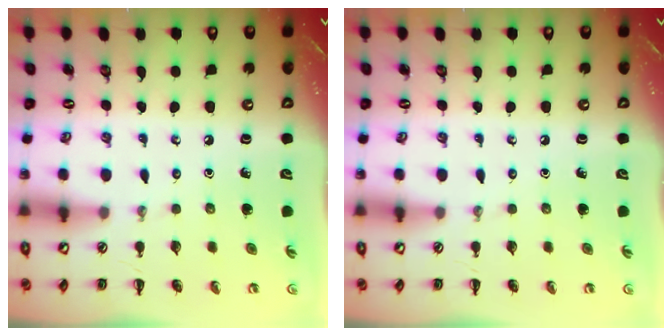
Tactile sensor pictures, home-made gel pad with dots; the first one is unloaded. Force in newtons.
{"total": 0.0}